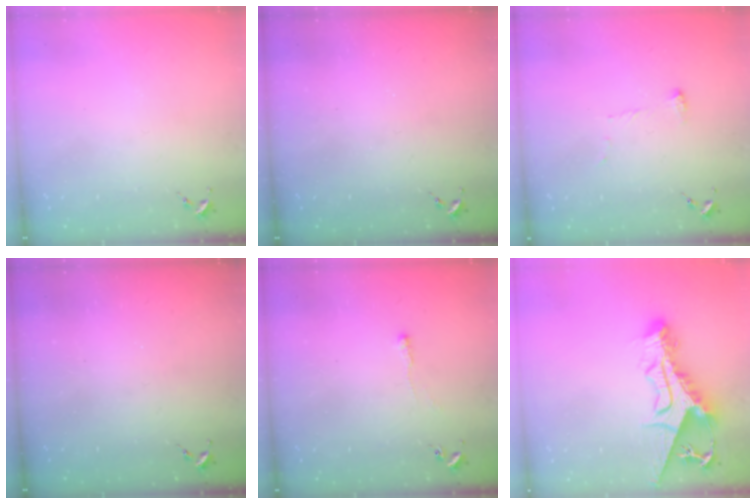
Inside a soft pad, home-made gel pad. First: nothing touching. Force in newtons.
{"total": 0.0}
{"total": 5.8, "press": 5.7, "slide": 0.5}
{"total": 0.0}
{"total": 2.5, "press": 2.5, "slide": 0.5}
{"total": 14.2, "press": 14.1, "slide": 1.3}